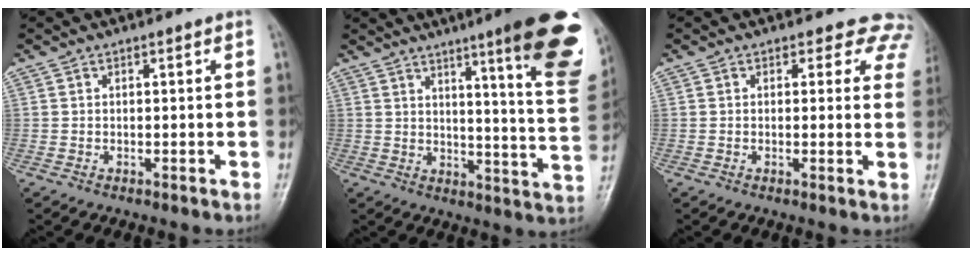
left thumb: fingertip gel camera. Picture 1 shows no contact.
{"total": 21.1, "force": [12.2, 2.7, 17.0], "torque": [-0.192, -0.060, 0.153]}
{"total": 6.5, "force": [5.4, 3.6, 0.6], "torque": [0.045, -0.018, 0.029]}